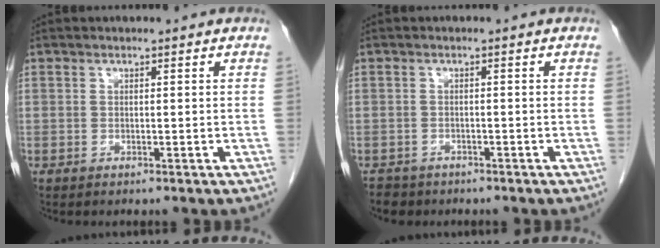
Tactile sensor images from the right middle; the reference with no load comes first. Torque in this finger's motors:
{"motor_torque": [0.29, -0.16, -0.01, 0.00]}